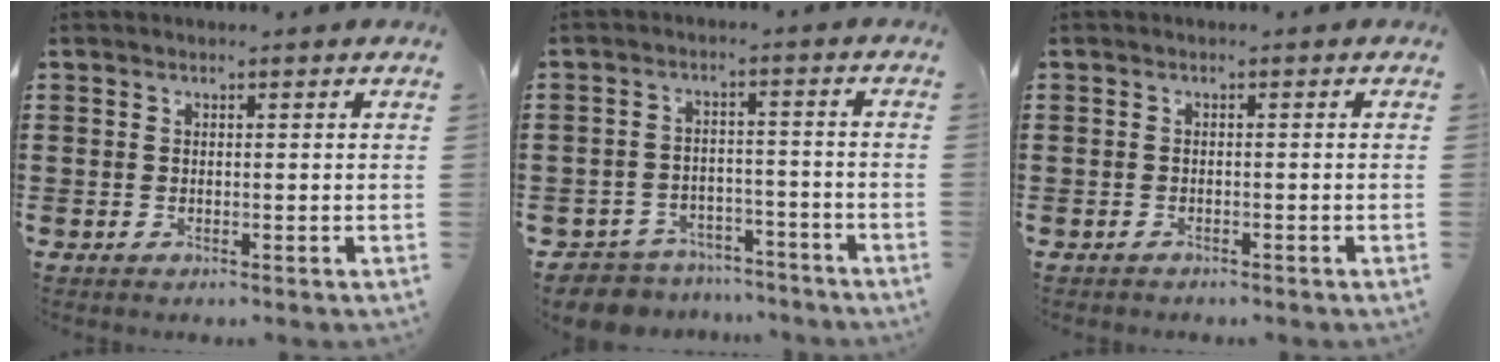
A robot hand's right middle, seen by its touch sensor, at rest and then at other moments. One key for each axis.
{"total": 5.2, "fx": -5.1, "fy": 1.2, "fz": -0.2, "tx": -0.008, "ty": 0.012, "tz": -0.108}
{"total": 0.8, "fx": -0.7, "fy": 0.3, "fz": -0.1, "tx": 0.001, "ty": 0.004, "tz": -0.017}